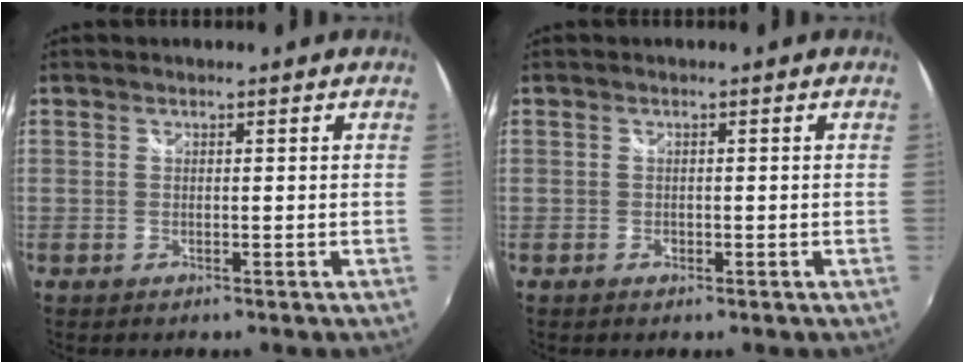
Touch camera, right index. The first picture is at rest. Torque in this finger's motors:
{"motor_torque": [0.09, 0.05, 0.02, 0.00]}